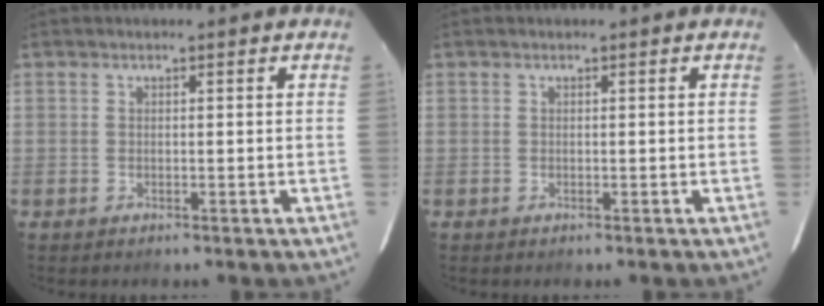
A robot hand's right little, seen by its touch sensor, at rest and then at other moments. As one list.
[{"total": 0.0}]